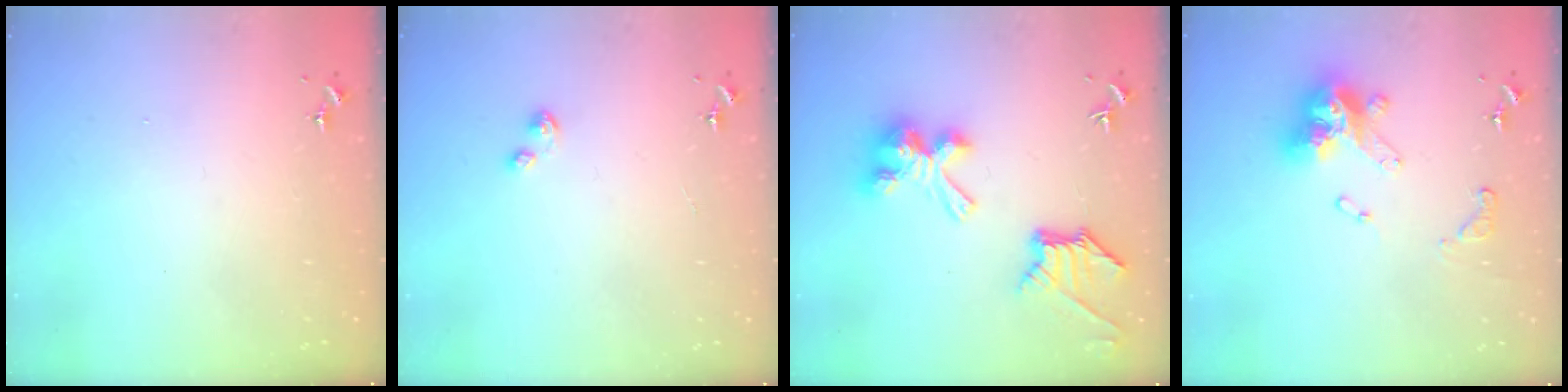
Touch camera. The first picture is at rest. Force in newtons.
{"total": 2.2, "press": 2.2, "slide": 0.3}
{"total": 12.1, "press": 12.0, "slide": 1.4}
{"total": 16.1, "press": 16.1, "slide": 1.6}